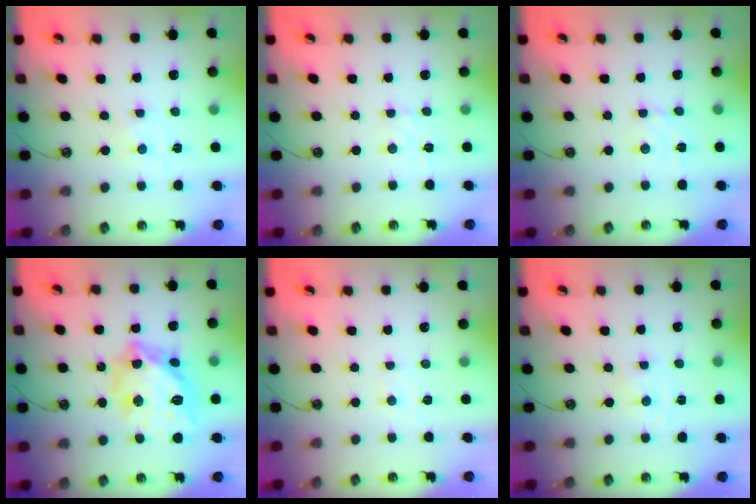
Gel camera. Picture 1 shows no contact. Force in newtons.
{"total": 2.4, "press": 2.4, "slide": 0.6}
{"total": 2.8, "press": 2.8, "slide": 0.4}
{"total": 19.8, "press": 19.7, "slide": 2.0}
{"total": 3.7, "press": 3.6, "slide": 0.5}
{"total": 0.0}